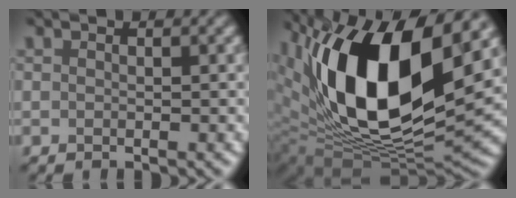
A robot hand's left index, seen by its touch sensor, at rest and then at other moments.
{"total": 17.0, "force": [5.4, 7.8, 14.1], "torque": [-0.257, -0.001, 0.084]}